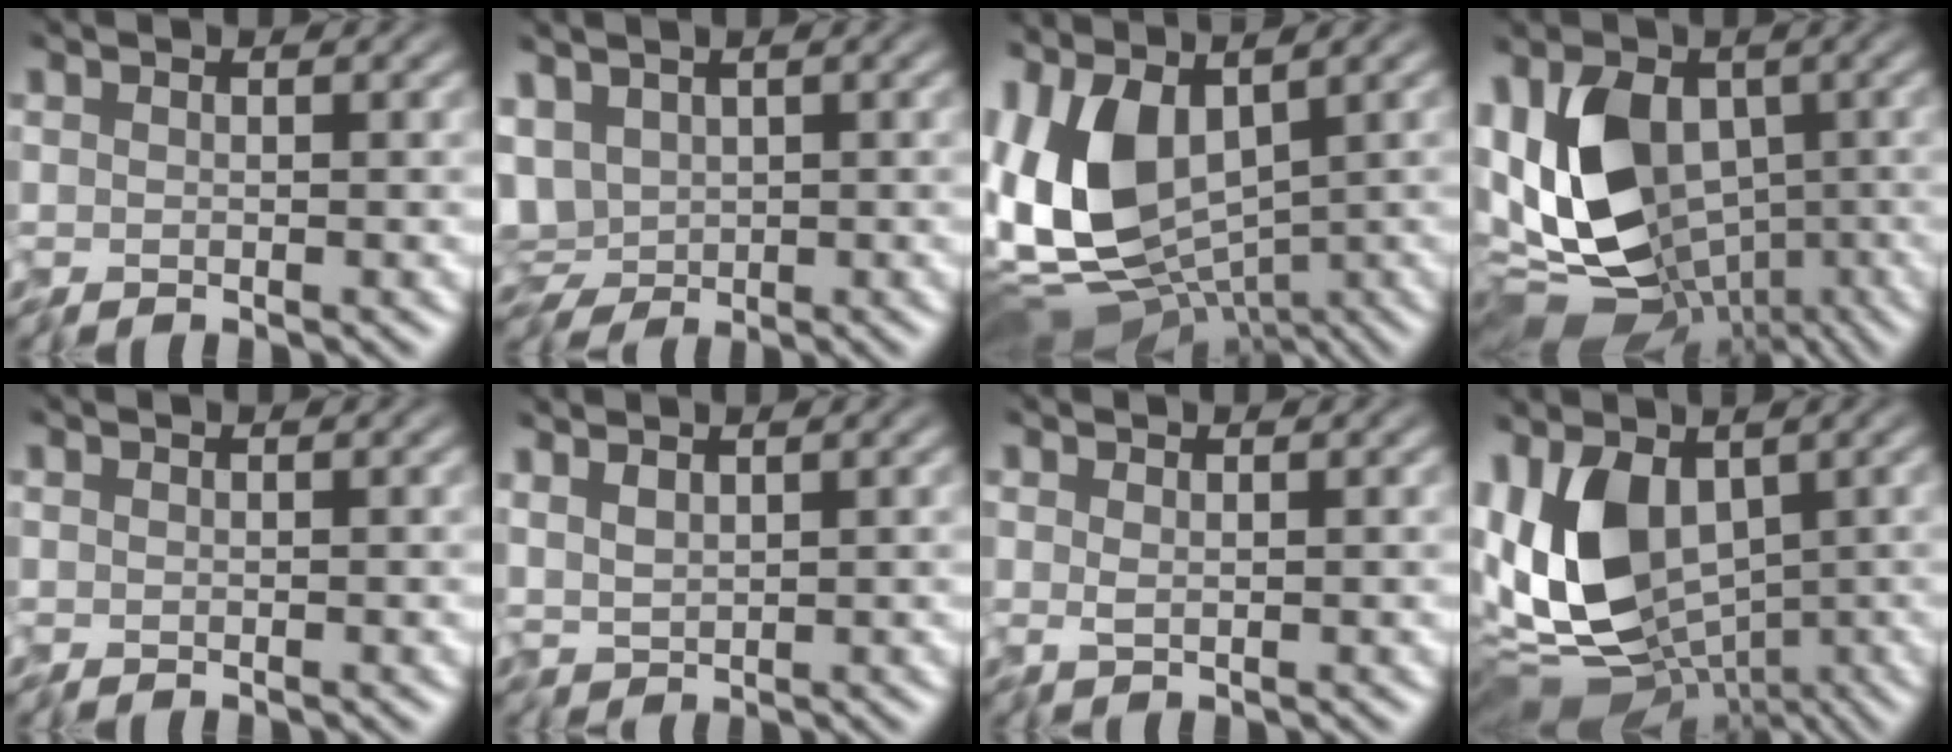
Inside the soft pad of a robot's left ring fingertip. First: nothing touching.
{"total": 5.1, "force": [0.0, 3.5, 3.7], "torque": [-0.077, -0.005, 0.000]}
{"total": 11.9, "force": [-0.4, 6.7, 9.9], "torque": [-0.221, -0.019, -0.005]}
{"total": 14.3, "force": [-1.1, 9.9, 10.3], "torque": [-0.188, -0.020, -0.007]}
{"total": 0.0}
{"total": 2.0, "force": [0.9, 0.8, 1.5], "torque": [-0.034, 0.003, 0.012]}
{"total": 0.5, "force": [0.3, 0.0, 0.4], "torque": [-0.010, -0.002, 0.008]}
{"total": 11.8, "force": [-0.4, 7.6, 8.9], "torque": [-0.188, -0.026, -0.014]}